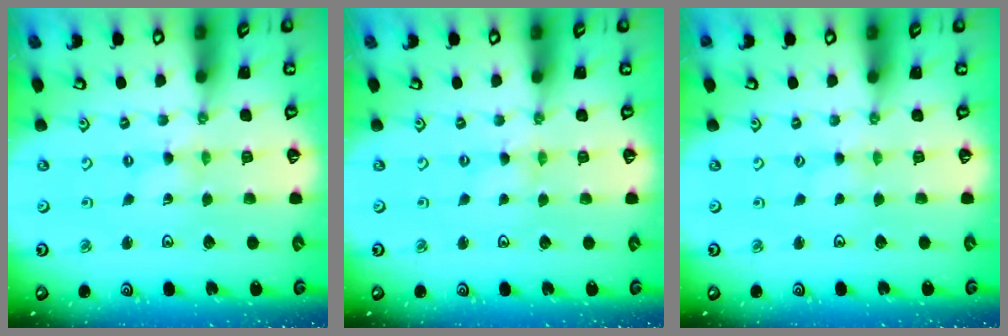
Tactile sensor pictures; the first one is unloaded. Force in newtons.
{"total": 0.0}
{"total": 0.0}